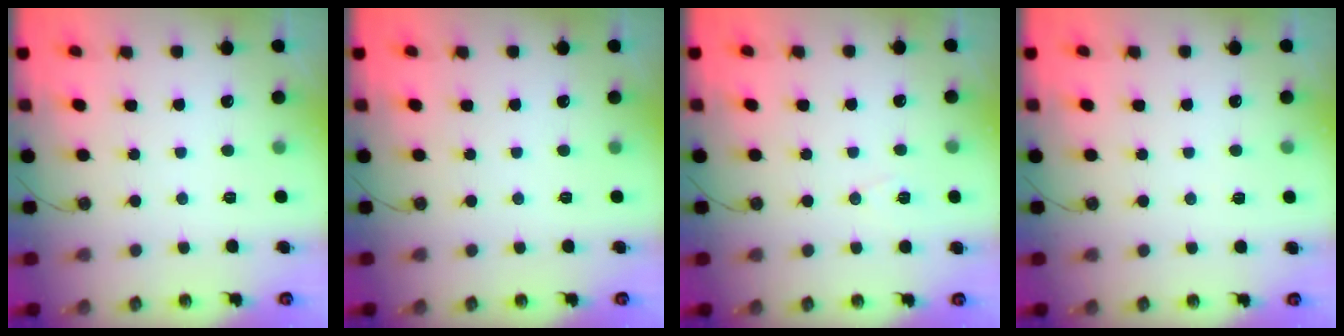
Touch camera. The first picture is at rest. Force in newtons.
{"total": 0.0}
{"total": 7.6, "press": 6.3, "slide": 4.3}
{"total": 2.8, "press": 2.2, "slide": 1.6}